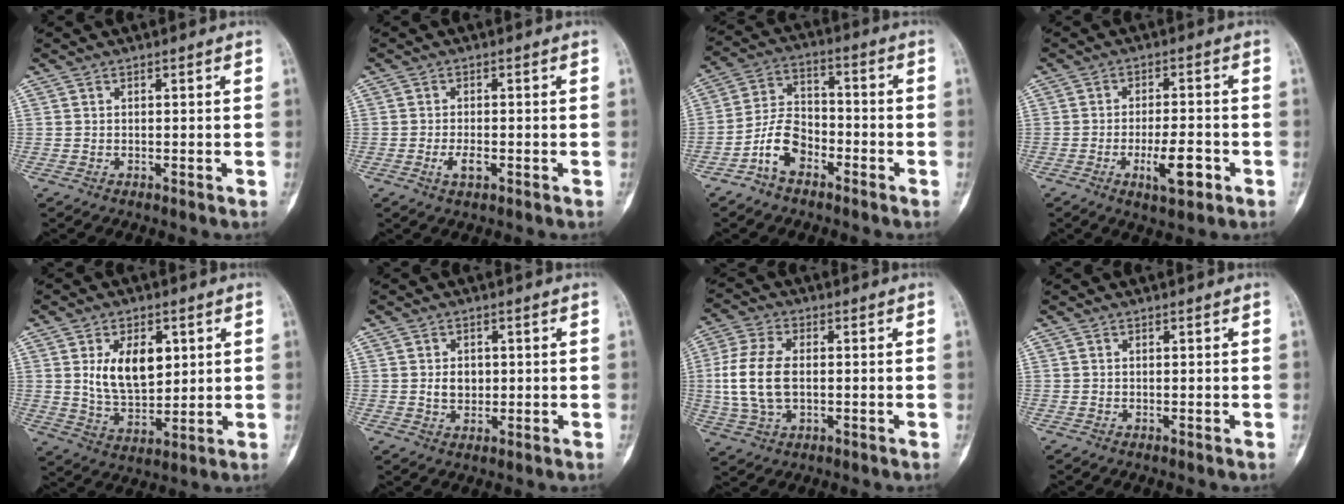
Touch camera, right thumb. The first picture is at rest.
{"total": 2.7, "force": [-0.9, 1.2, 2.3], "torque": [-0.044, -0.001, -0.016]}
{"total": 8.7, "force": [-4.6, 5.3, 5.0], "torque": [-0.088, 0.040, -0.094]}
{"total": 7.4, "force": [-2.8, 2.6, 6.4], "torque": [-0.101, 0.011, -0.042]}
{"total": 11.3, "force": [3.0, 6.6, 8.6], "torque": [-0.121, -0.021, 0.064]}
{"total": 3.6, "force": [0.3, 2.8, 2.3], "torque": [-0.024, -0.001, 0.008]}
{"total": 11.3, "force": [0.0, 6.7, 9.1], "torque": [-0.200, 0.008, 0.001]}
{"total": 0.0}